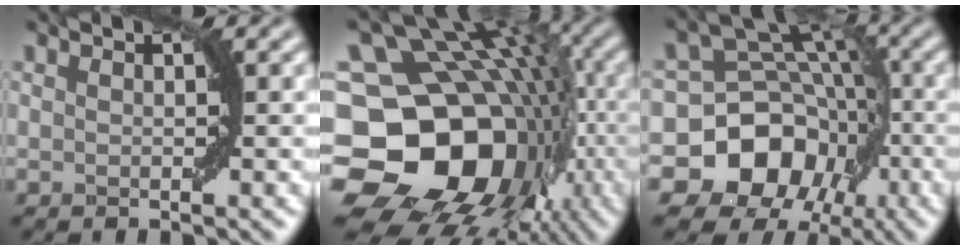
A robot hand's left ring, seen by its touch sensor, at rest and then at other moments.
{"total": 20.3, "force": [-4.0, 16.6, 11.0], "torque": [-0.181, -0.020, -0.070]}
{"total": 13.4, "force": [-5.8, 10.9, 5.2], "torque": [-0.066, -0.008, -0.127]}